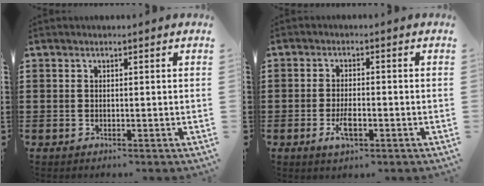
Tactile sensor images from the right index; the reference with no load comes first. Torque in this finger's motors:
{"motor_torque": [1.08, 1.06, 0.11, 0.10]}